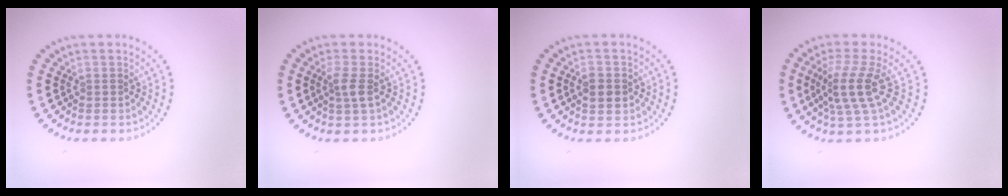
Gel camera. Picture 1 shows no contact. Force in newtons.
{"total": 1.7, "press": 1.4, "slide": 1.0}
{"total": 2.4, "press": 2.4, "slide": 0.1}
{"total": 3.9, "press": 2.7, "slide": 2.7}